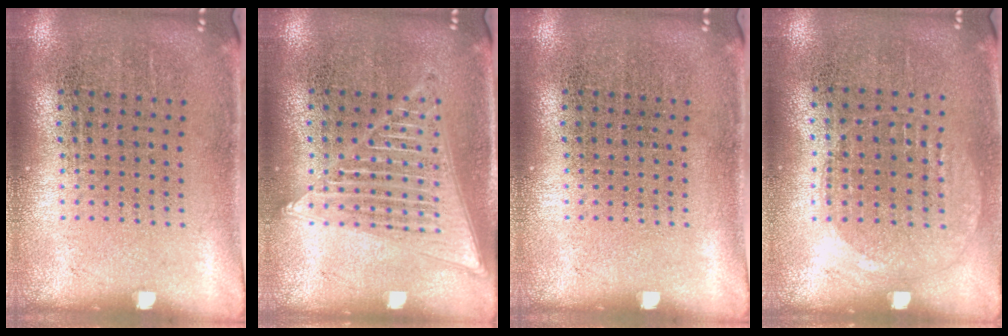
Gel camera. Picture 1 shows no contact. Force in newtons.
{"total": 1.9, "press": 1.9, "slide": 0.1}
{"total": 0.0}
{"total": 1.0, "press": 0.9, "slide": 0.4}